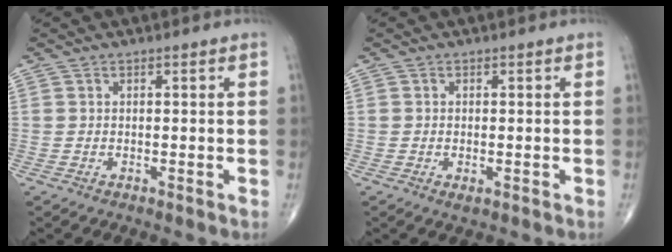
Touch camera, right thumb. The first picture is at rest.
{"total": 1.5, "force": [-0.5, 0.7, 1.2], "torque": [-0.024, -0.003, -0.006]}